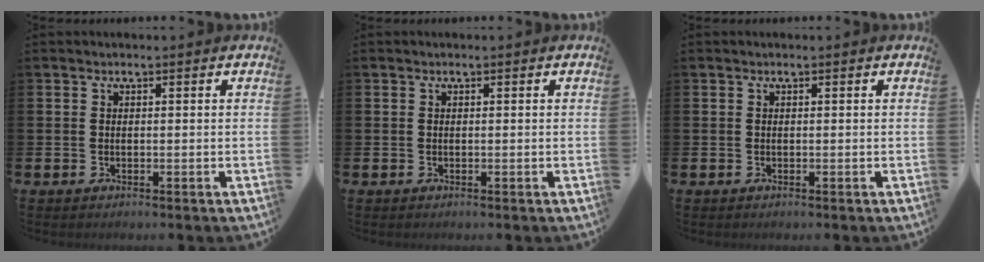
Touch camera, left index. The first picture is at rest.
{"total": 0.0}
{"total": 0.0}